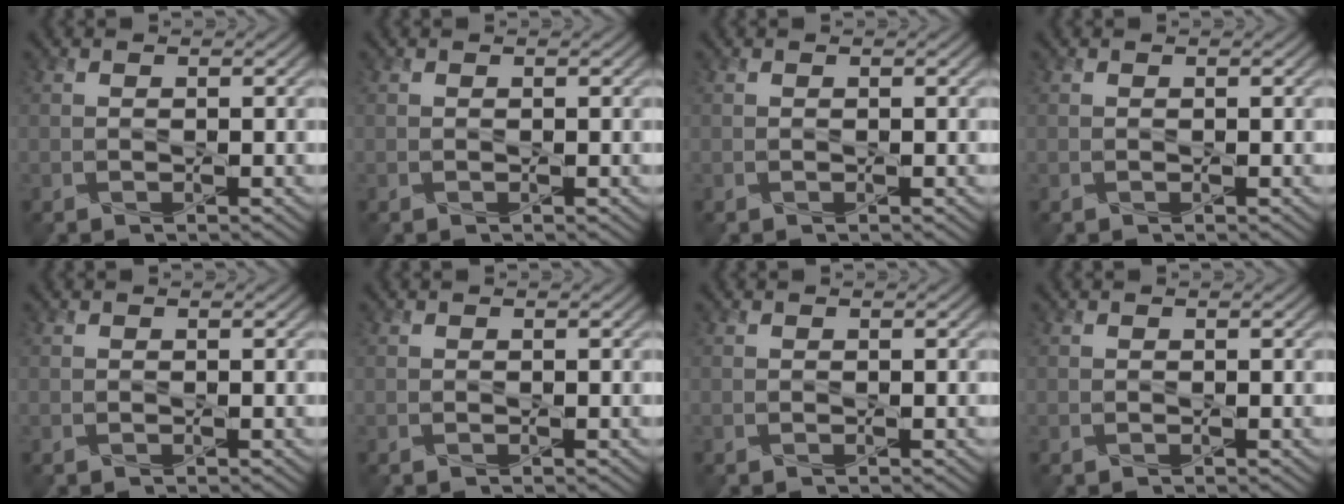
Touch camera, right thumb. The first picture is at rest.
{"total": 0.0}
{"total": 0.0}
{"total": 0.0}
{"total": 0.0}
{"total": 0.0}
{"total": 0.0}
{"total": 0.0}